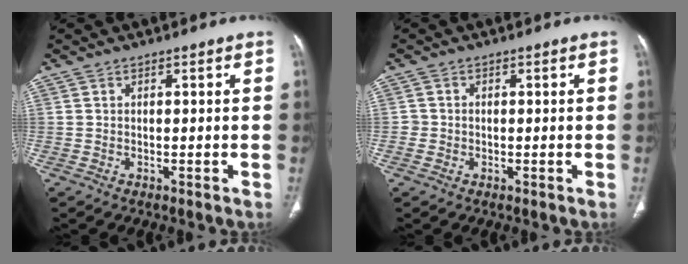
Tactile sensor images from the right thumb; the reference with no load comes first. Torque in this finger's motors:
{"motor_torque": [0.04, -0.28, -0.29, 0.32, -0.04]}